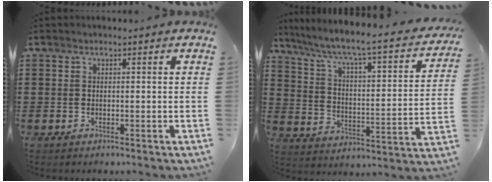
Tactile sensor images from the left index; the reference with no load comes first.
{"total": 5.5, "force": [4.1, 0.4, 3.7], "torque": [-0.092, -0.039, 0.055]}